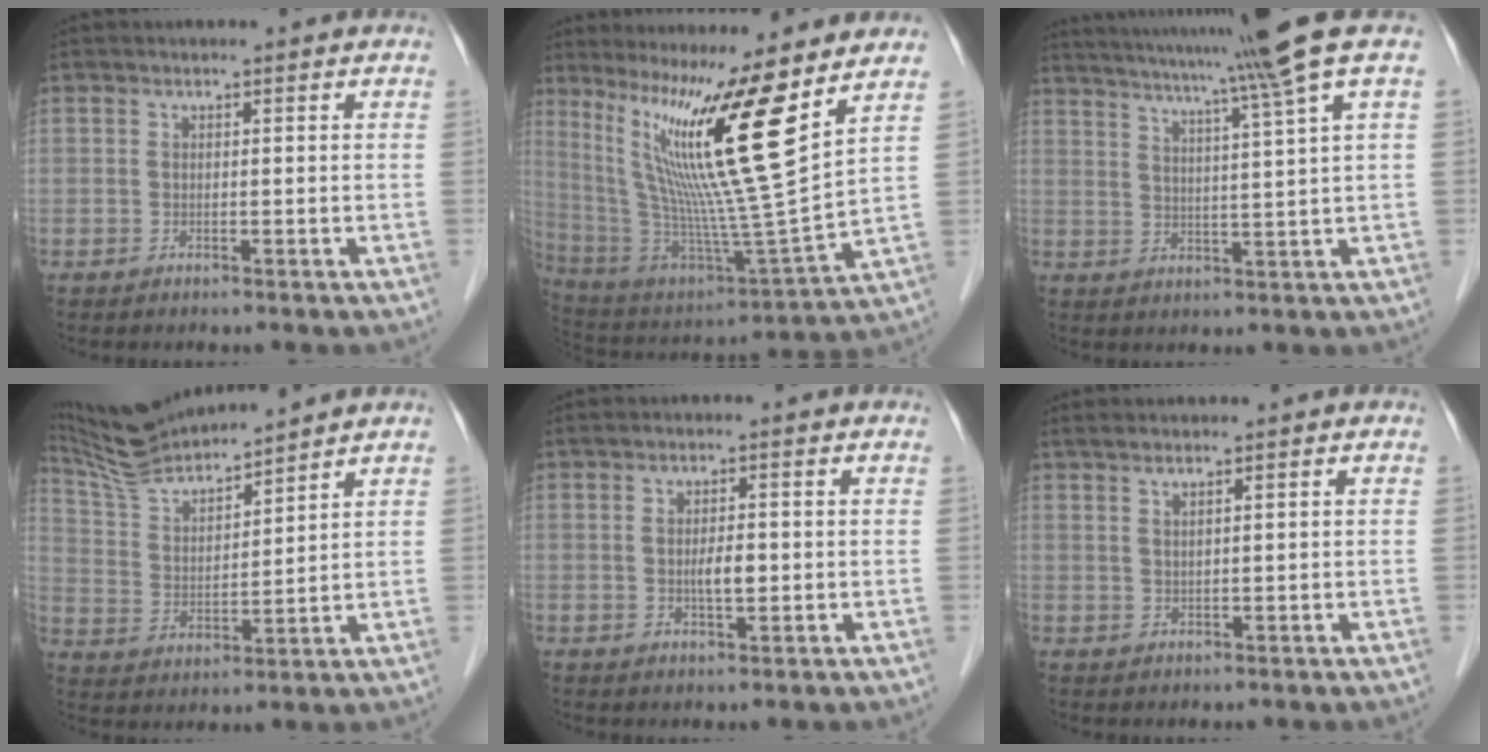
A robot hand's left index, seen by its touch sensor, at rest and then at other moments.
{"total": 20.0, "force": [10.6, -1.4, 16.9], "torque": [-0.306, -0.019, 0.180]}
{"total": 14.7, "force": [11.3, -3.2, 8.7], "torque": [-0.144, -0.027, 0.153]}
{"total": 11.6, "force": [10.9, 0.3, 3.9], "torque": [-0.088, 0.018, 0.215]}
{"total": 2.8, "force": [-0.2, 0.7, 2.7], "torque": [-0.049, 0.000, -0.002]}
{"total": 1.5, "force": [1.0, -0.2, 1.1], "torque": [-0.031, 0.009, 0.024]}